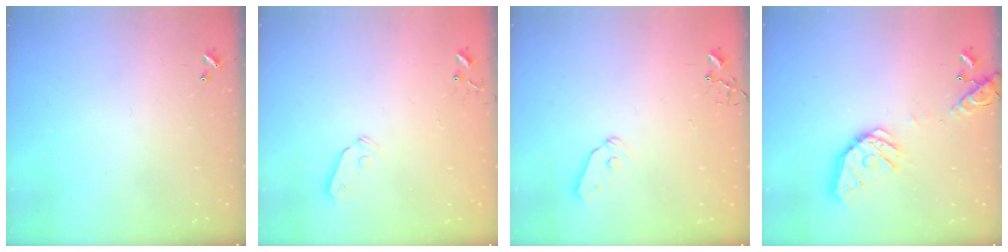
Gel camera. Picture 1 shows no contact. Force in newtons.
{"total": 4.3, "press": 4.3, "slide": 0.7}
{"total": 6.7, "press": 6.7, "slide": 0.8}
{"total": 16.9, "press": 16.7, "slide": 3.0}